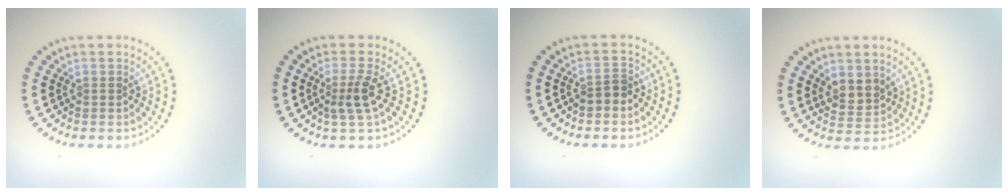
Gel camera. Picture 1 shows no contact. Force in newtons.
{"total": 2.3, "press": 1.8, "slide": 1.5}
{"total": 1.7, "press": 1.5, "slide": 0.7}
{"total": 2.1, "press": 1.8, "slide": 1.0}